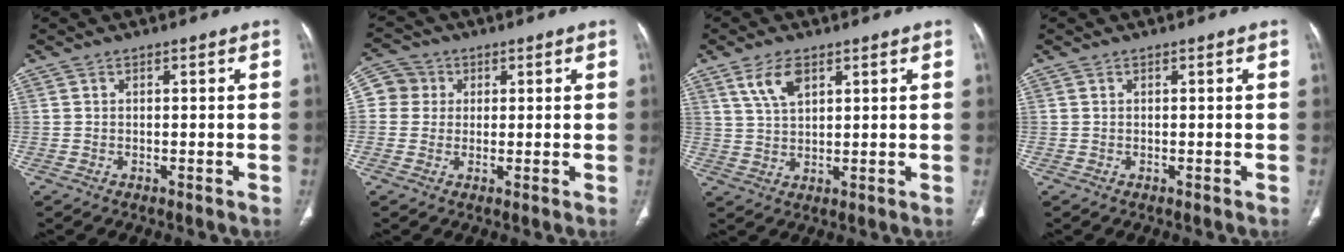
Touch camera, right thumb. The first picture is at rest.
{"total": 5.5, "force": [1.0, 5.3, 1.0], "torque": [0.003, 0.008, 0.014]}
{"total": 5.8, "force": [3.1, 2.9, 4.0], "torque": [-0.069, -0.010, 0.065]}
{"total": 0.0}